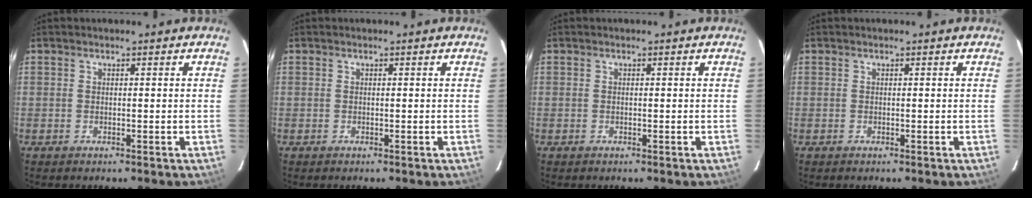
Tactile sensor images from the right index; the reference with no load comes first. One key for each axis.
{"total": 0.0}
{"total": 0.0}
{"total": 0.0}